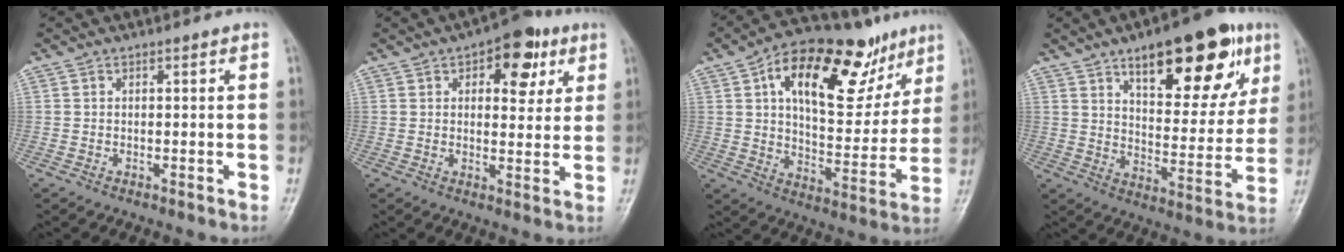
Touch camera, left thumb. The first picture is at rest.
{"total": 10.3, "force": [4.6, 5.6, 7.3], "torque": [-0.054, -0.009, 0.055]}
{"total": 23.9, "force": [12.1, 11.5, 17.0], "torque": [-0.215, -0.017, 0.193]}
{"total": 21.3, "force": [11.3, 9.0, 15.7], "torque": [-0.173, -0.040, 0.167]}